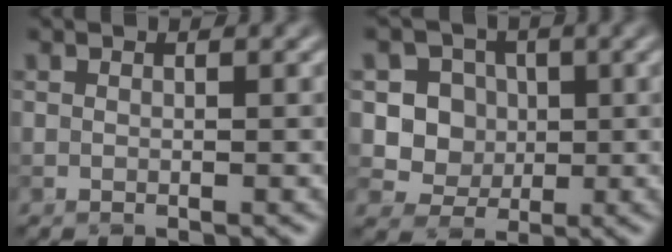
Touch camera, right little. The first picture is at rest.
{"total": 5.9, "force": [1.0, 5.5, 1.9], "torque": [-0.027, 0.009, 0.015]}